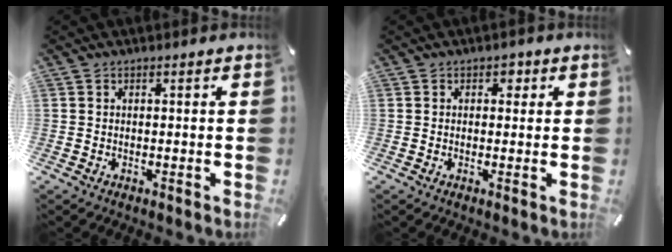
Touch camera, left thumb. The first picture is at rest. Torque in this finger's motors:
{"motor_torque": [0.16, 0.44, 0.21, -0.23, 0.00]}